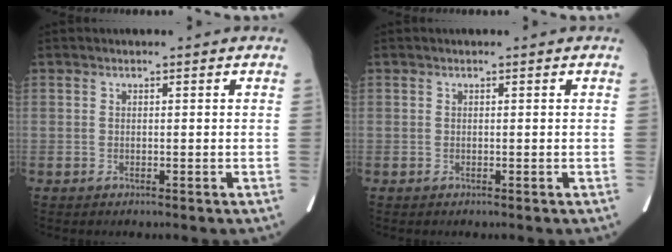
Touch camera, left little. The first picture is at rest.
{"total": 0.0}